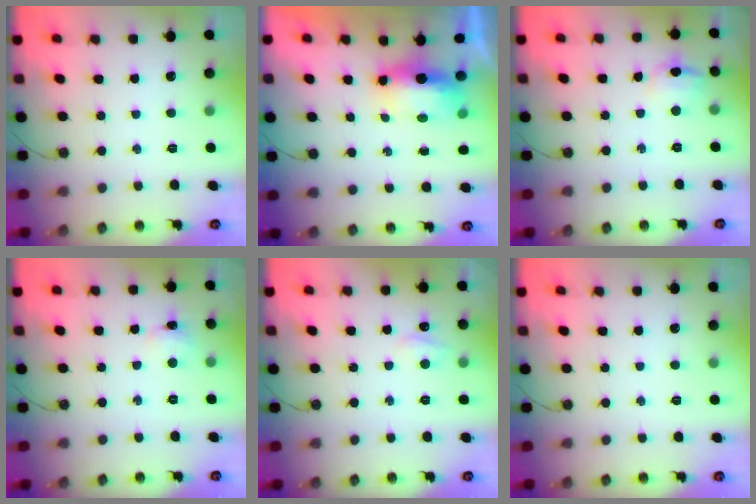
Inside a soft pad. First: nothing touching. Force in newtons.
{"total": 7.1, "press": 7.1, "slide": 0.5}
{"total": 6.7, "press": 6.4, "slide": 2.0}
{"total": 2.0, "press": 1.9, "slide": 0.4}
{"total": 4.7, "press": 4.6, "slide": 0.9}
{"total": 0.0}